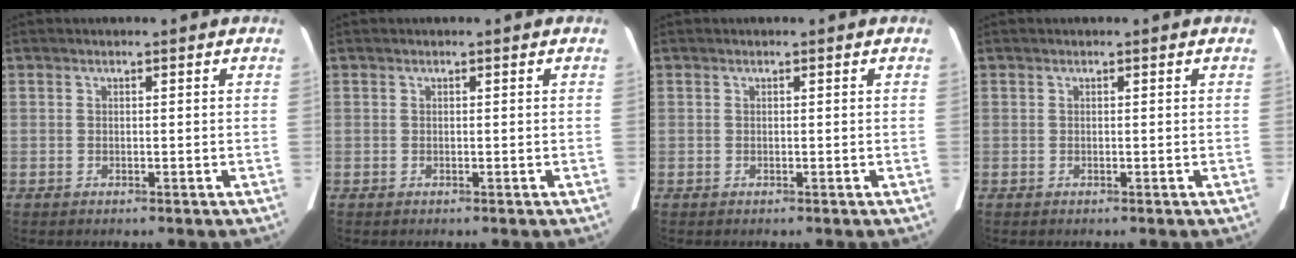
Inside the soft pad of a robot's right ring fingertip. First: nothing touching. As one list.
[{"total": 0.0}, {"total": 0.0}, {"total": 0.0}]